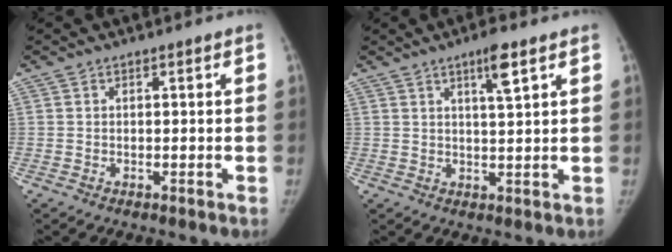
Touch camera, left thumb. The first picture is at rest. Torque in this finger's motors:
{"motor_torque": [0.25, -0.10, 0.47, -0.49, 0.20]}